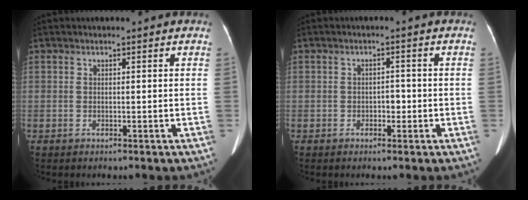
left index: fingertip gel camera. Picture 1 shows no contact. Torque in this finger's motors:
{"motor_torque": [-0.24, 0.02, 0.03, -0.01]}